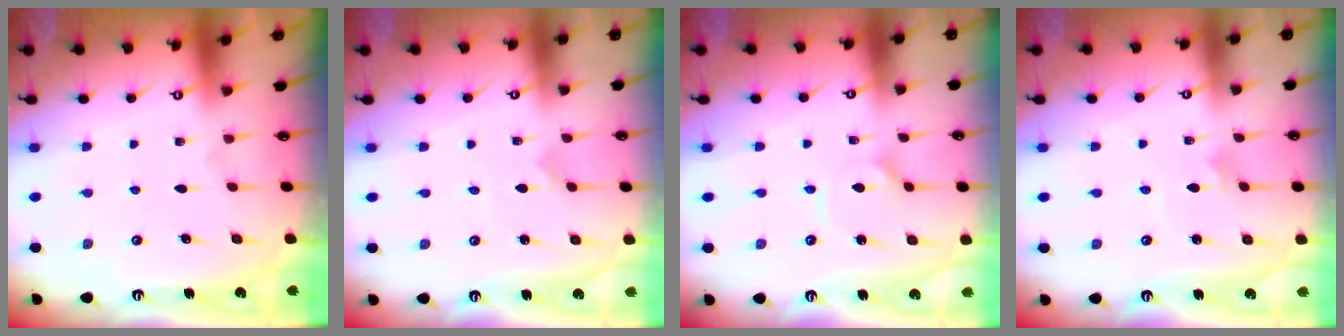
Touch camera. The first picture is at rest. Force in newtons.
{"total": 0.0}
{"total": 2.9, "press": 2.8, "slide": 0.4}
{"total": 2.3, "press": 2.3, "slide": 0.1}